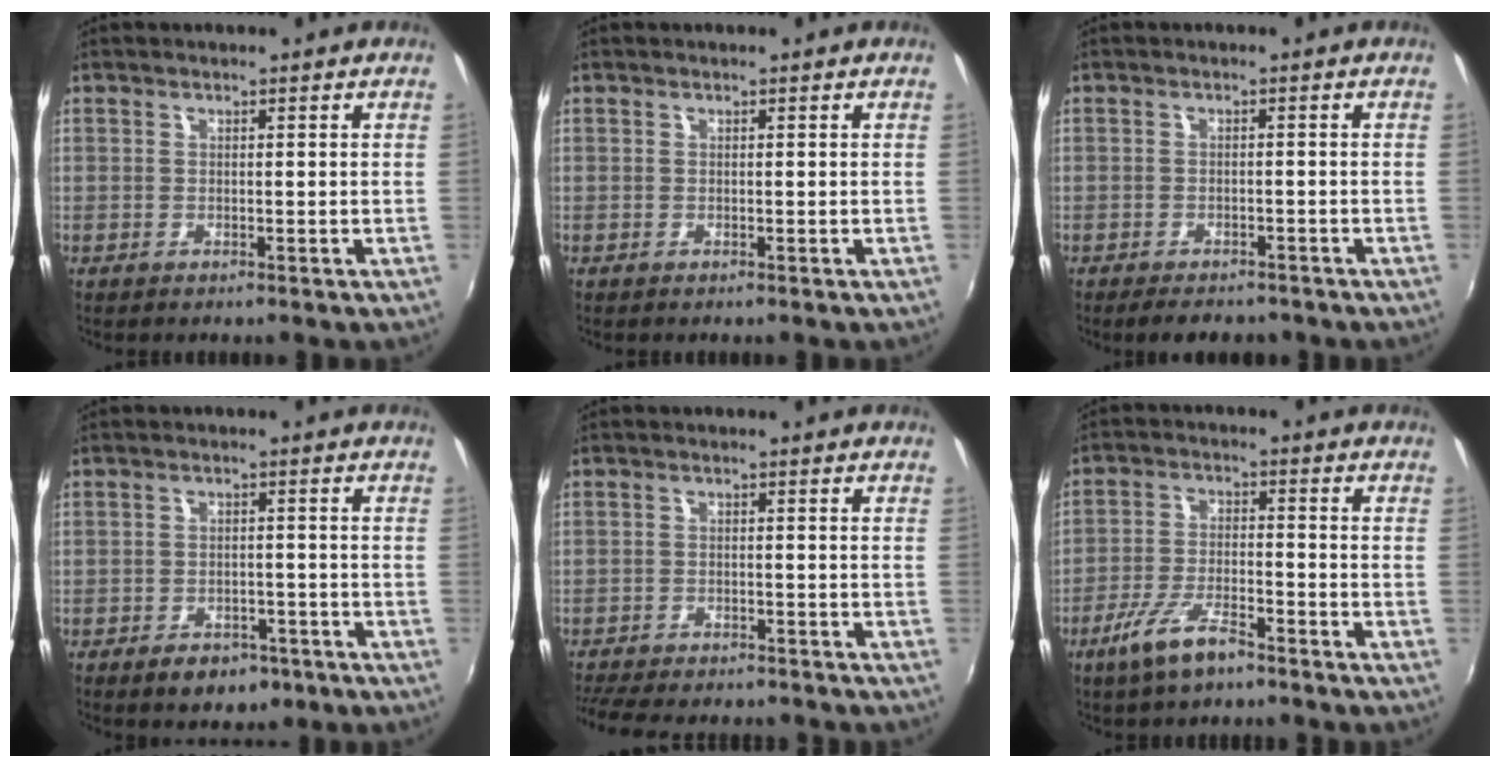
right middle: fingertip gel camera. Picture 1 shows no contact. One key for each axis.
{"total": 0.0}
{"total": 5.2, "fx": -4.2, "fy": 2.0, "fz": 2.3, "tx": -0.053, "ty": -0.010, "tz": -0.063}
{"total": 6.1, "fx": -3.8, "fy": 3.7, "fz": 3.0, "tx": -0.068, "ty": -0.001, "tz": -0.047}
{"total": 11.7, "fx": -10.3, "fy": 2.7, "fz": 4.9, "tx": -0.116, "ty": -0.024, "tz": -0.157}
{"total": 8.2, "fx": -5.5, "fy": 2.0, "fz": 5.7, "tx": -0.124, "ty": -0.008, "tz": -0.104}